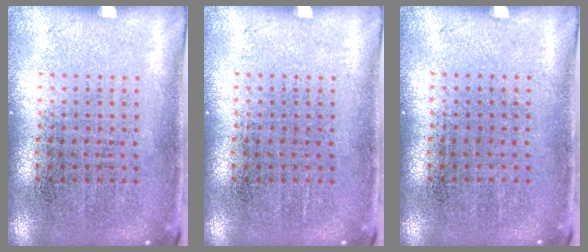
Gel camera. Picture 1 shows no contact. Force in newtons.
{"total": 0.0}
{"total": 0.0}